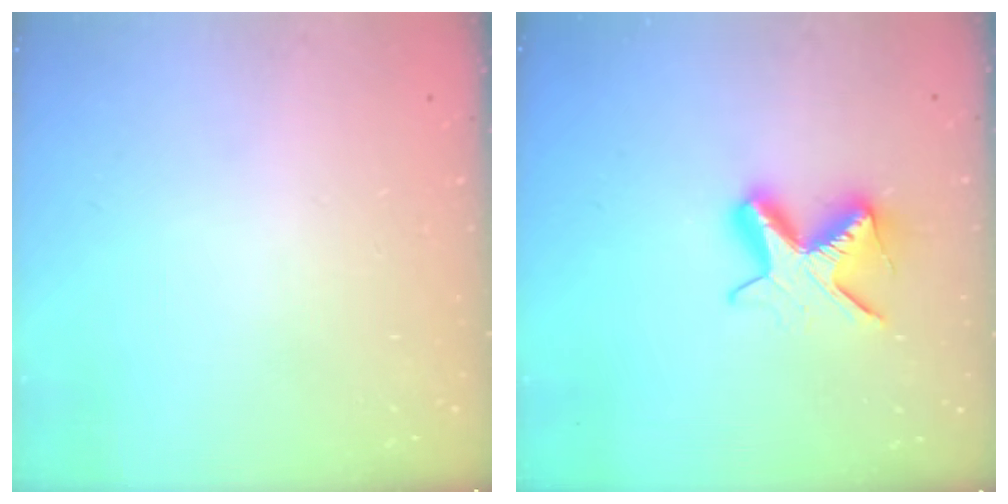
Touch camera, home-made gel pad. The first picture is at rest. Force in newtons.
{"total": 10.6, "press": 10.6, "slide": 0.3}